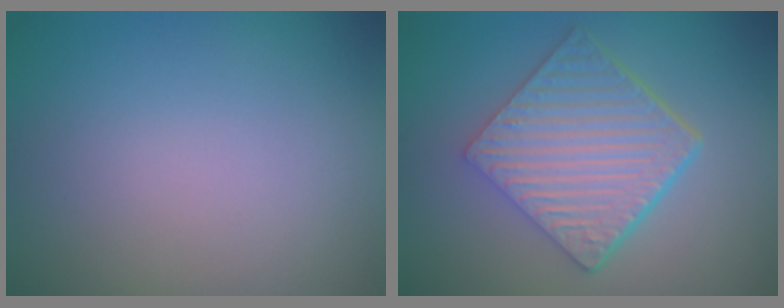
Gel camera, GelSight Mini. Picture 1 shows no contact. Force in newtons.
{"total": 6.4, "press": 4.6, "slide": 4.5}